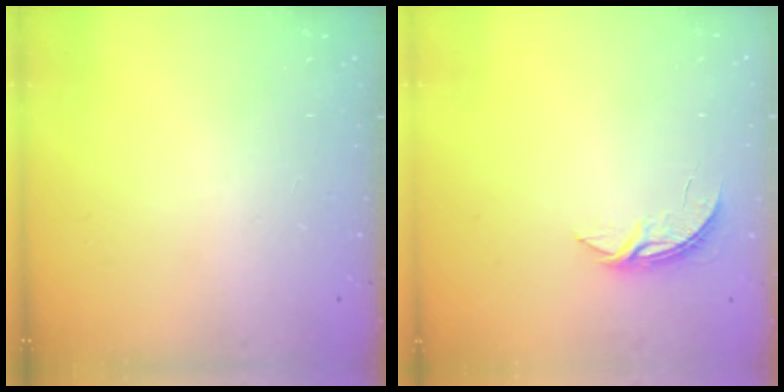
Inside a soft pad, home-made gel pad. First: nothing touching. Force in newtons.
{"total": 3.7, "press": 3.7, "slide": 0.3}